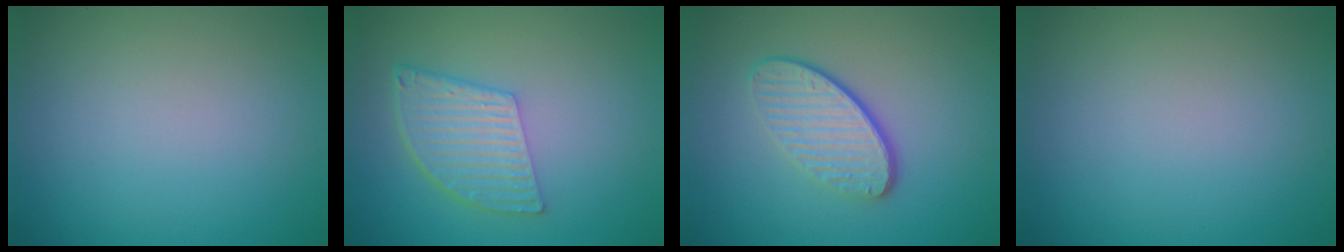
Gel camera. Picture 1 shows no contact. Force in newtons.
{"total": 5.1, "press": 3.7, "slide": 3.6}
{"total": 4.2, "press": 3.1, "slide": 2.8}
{"total": 0.0}